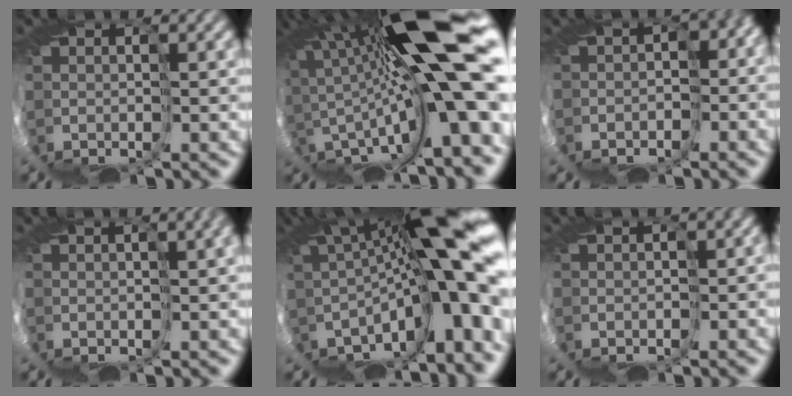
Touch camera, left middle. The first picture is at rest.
{"total": 16.0, "force": [3.2, 2.3, 15.5], "torque": [-0.238, -0.017, 0.054]}
{"total": 4.3, "force": [-2.8, 2.2, 2.3], "torque": [-0.039, -0.011, -0.040]}
{"total": 4.7, "force": [-1.6, 2.2, 3.8], "torque": [-0.058, 0.008, -0.015]}
{"total": 14.6, "force": [-0.9, 2.7, 14.3], "torque": [-0.214, -0.009, -0.012]}
{"total": 3.0, "force": [-2.4, 1.3, 1.3], "torque": [-0.015, 0.002, -0.031]}